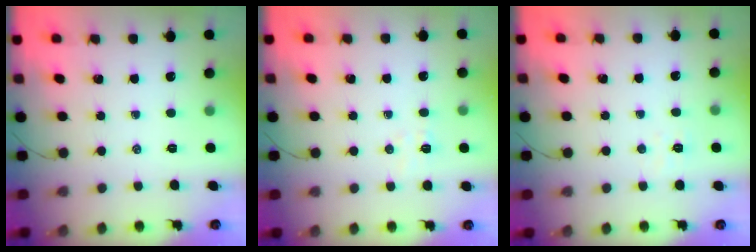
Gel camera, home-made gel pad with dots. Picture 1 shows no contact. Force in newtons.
{"total": 4.5, "press": 4.3, "slide": 1.1}
{"total": 2.5, "press": 2.4, "slide": 0.7}